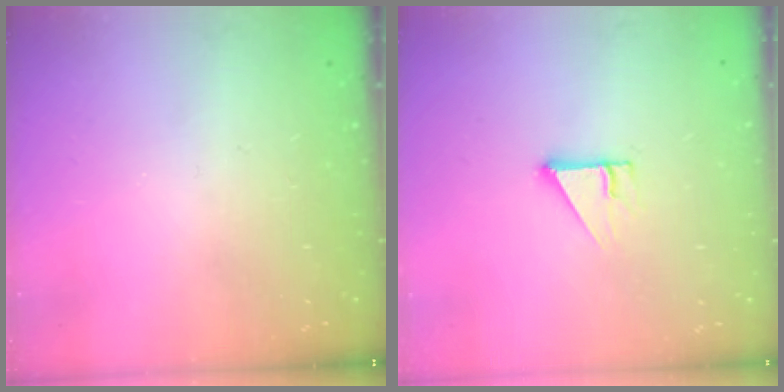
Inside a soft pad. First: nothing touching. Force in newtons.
{"total": 2.9, "press": 2.9, "slide": 0.1}